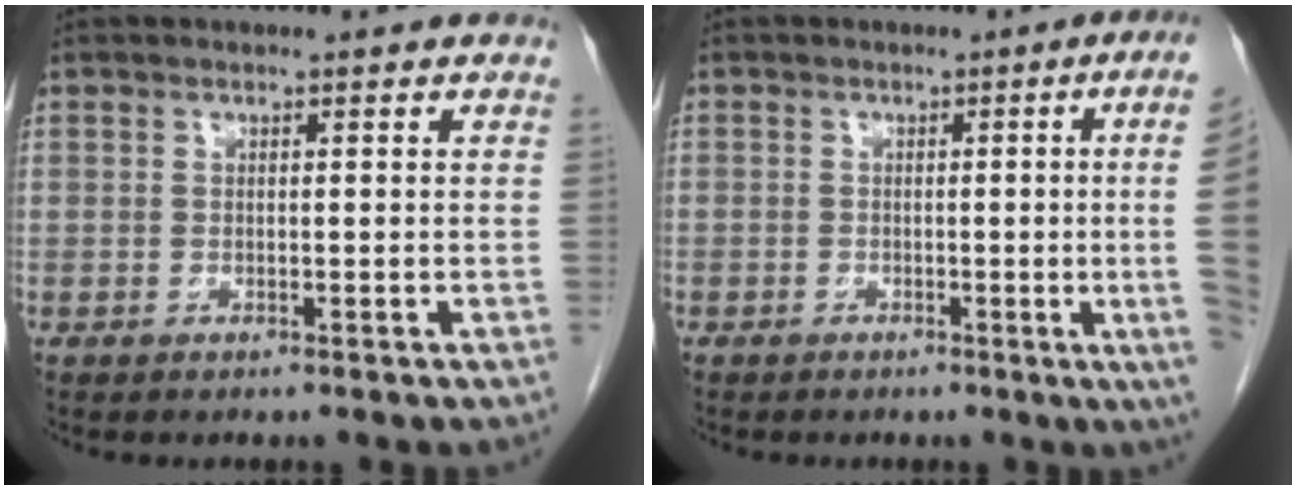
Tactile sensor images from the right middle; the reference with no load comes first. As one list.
[{"total": 7.8, "force": [-0.8, -2.2, 7.5], "torque": [-0.064, -0.010, -0.015]}]